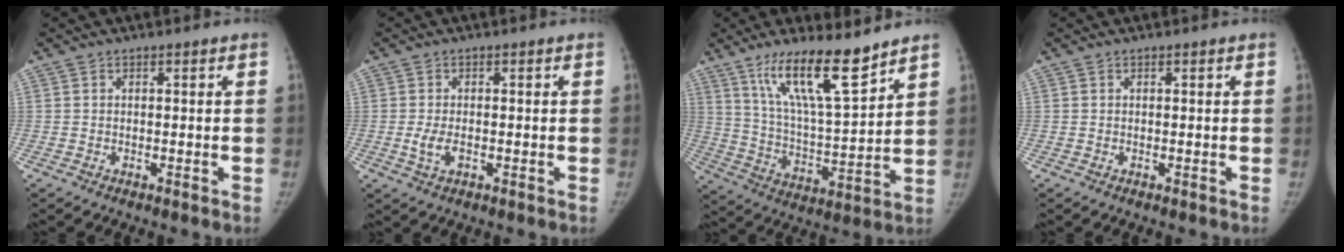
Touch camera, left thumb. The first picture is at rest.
{"total": 3.2, "force": [-0.7, 1.7, 2.6], "torque": [-0.057, -0.004, -0.013]}
{"total": 15.6, "force": [10.9, 2.9, 10.8], "torque": [-0.175, -0.070, 0.206]}
{"total": 0.0}